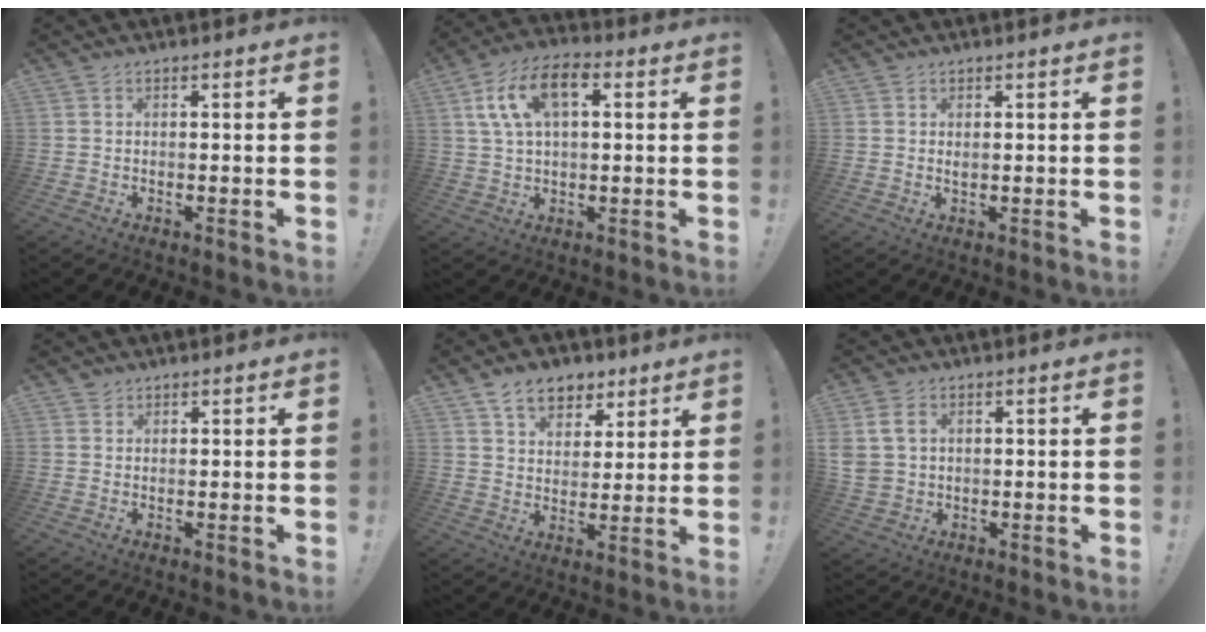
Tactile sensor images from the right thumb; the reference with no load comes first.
{"total": 12.7, "force": [4.0, 7.2, 9.7], "torque": [-0.181, 0.006, 0.075]}
{"total": 0.9, "force": [0.6, 0.3, 0.6], "torque": [-0.005, -0.004, 0.010]}
{"total": 1.2, "force": [1.0, 0.6, 0.3], "torque": [-0.003, -0.003, 0.019]}
{"total": 10.1, "force": [6.5, 6.7, 4.0], "torque": [-0.061, -0.033, 0.125]}
{"total": 6.9, "force": [1.9, 5.2, 4.2], "torque": [-0.084, -0.002, 0.039]}